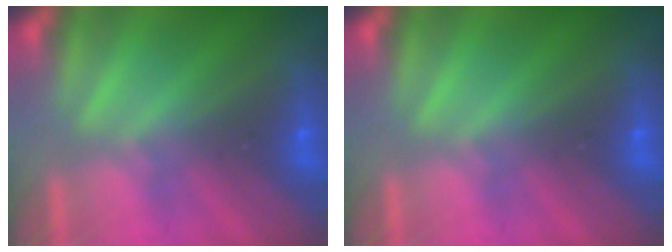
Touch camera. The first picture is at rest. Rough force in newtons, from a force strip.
{"total": 0.0}